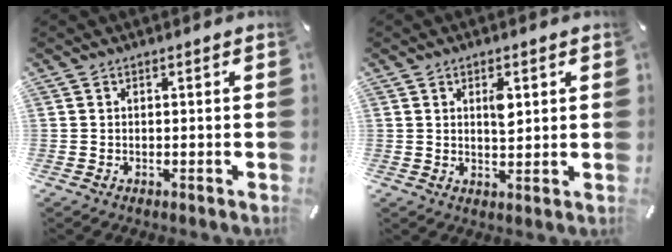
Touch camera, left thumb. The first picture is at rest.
{"total": 4.3, "force": [1.5, 2.1, 3.4], "torque": [-0.043, -0.008, 0.018]}